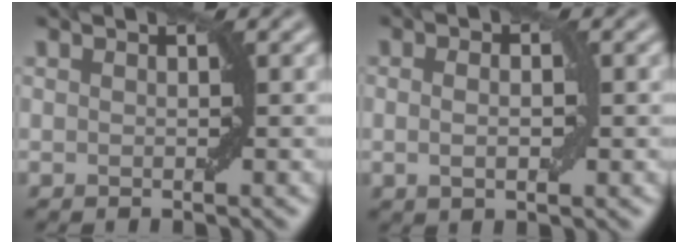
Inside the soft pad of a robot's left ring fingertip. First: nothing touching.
{"total": 2.3, "force": [0.1, 1.0, 2.1], "torque": [-0.030, -0.001, -0.001]}